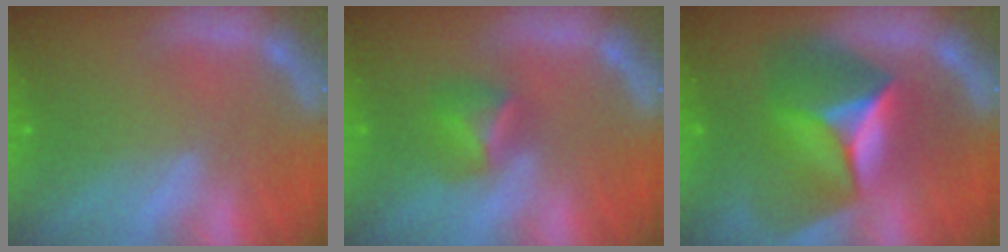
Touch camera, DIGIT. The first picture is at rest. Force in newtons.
{"total": 2.9}
{"total": 10.0}